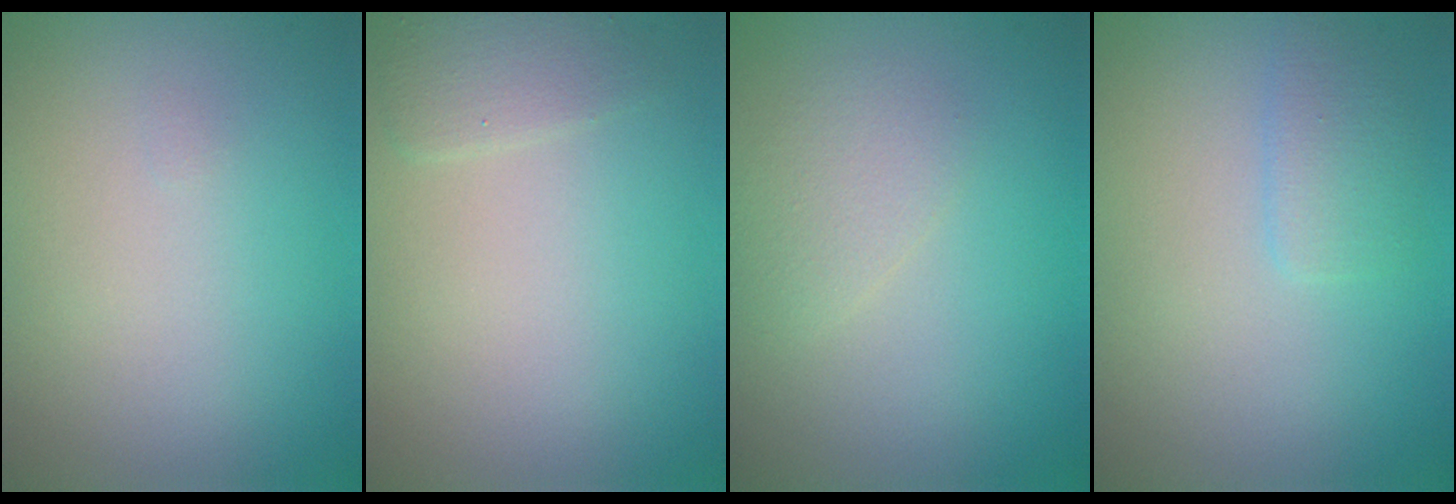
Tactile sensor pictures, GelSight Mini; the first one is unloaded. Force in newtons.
{"total": 1.4, "press": 1.4, "slide": 0.1}
{"total": 1.4, "press": 1.4, "slide": 0.1}
{"total": 1.4, "press": 1.4, "slide": 0.1}